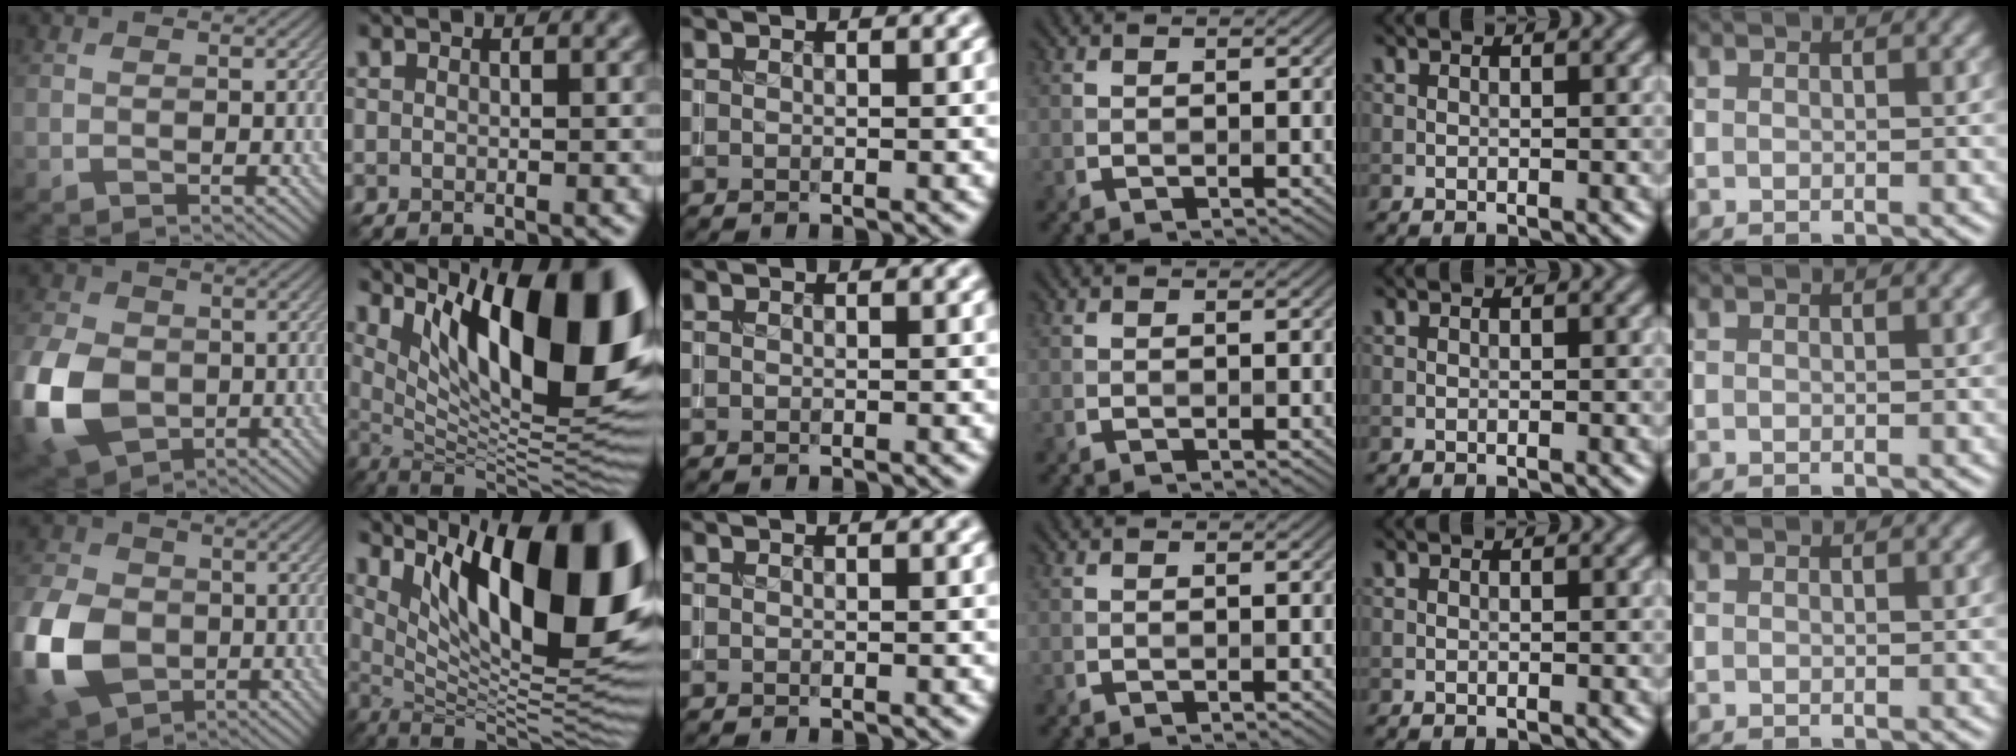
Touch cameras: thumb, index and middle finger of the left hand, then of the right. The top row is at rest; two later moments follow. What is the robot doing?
{"motion": "insert", "object": "coin"}